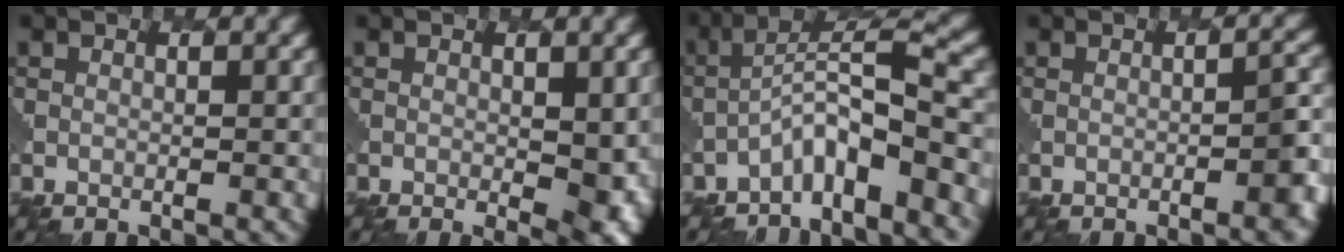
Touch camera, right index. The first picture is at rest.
{"total": 5.6, "force": [-0.7, 2.5, 5.0], "torque": [-0.072, -0.009, -0.004]}
{"total": 5.5, "force": [-3.3, 1.0, 4.3], "torque": [-0.076, 0.015, -0.067]}
{"total": 3.4, "force": [-1.3, 0.8, 3.0], "torque": [-0.036, 0.007, -0.023]}